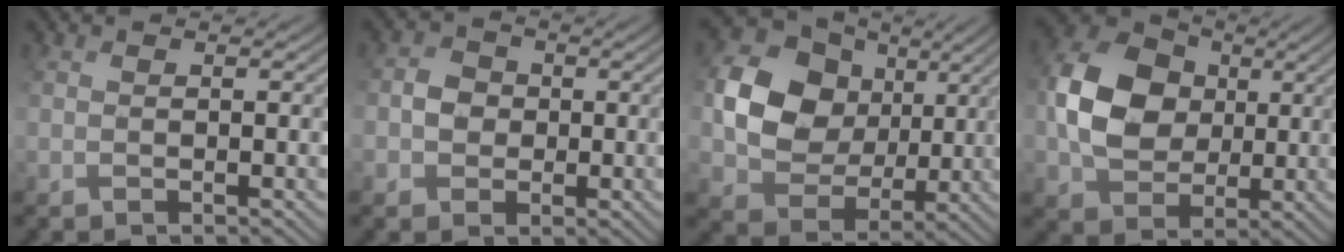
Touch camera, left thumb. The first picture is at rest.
{"total": 3.0, "force": [-0.2, 2.9, 0.6], "torque": [-0.013, 0.005, -0.009]}
{"total": 13.3, "force": [3.5, 11.1, 6.4], "torque": [-0.165, 0.015, 0.070]}
{"total": 9.6, "force": [1.4, 7.8, 5.5], "torque": [-0.124, 0.017, 0.022]}